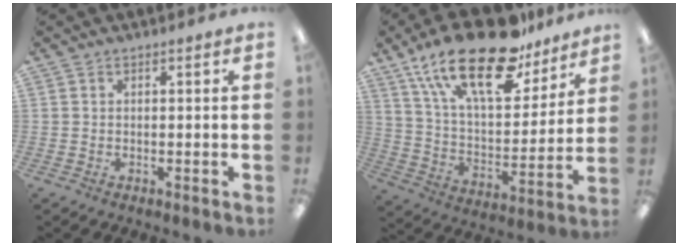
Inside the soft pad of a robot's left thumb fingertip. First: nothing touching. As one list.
[{"total": 25.5, "force": [17.4, 10.2, 15.7], "torque": [-0.279, -0.103, 0.295]}]